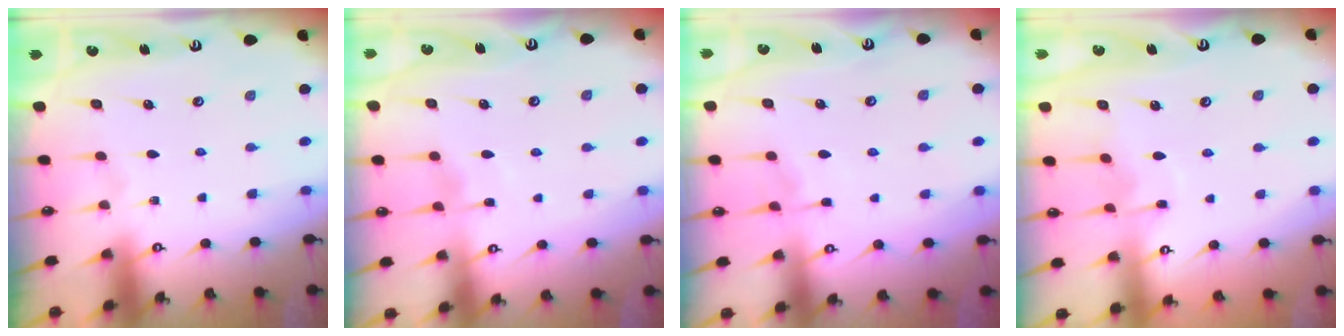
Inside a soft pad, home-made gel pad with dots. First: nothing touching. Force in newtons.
{"total": 5.3, "press": 5.3, "slide": 0.4}
{"total": 3.3, "press": 3.2, "slide": 0.6}
{"total": 3.6, "press": 3.6, "slide": 0.1}